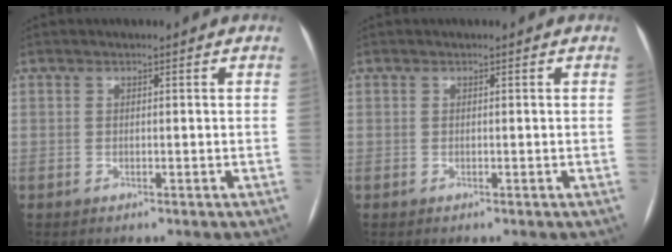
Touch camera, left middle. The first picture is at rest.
{"total": 0.0}